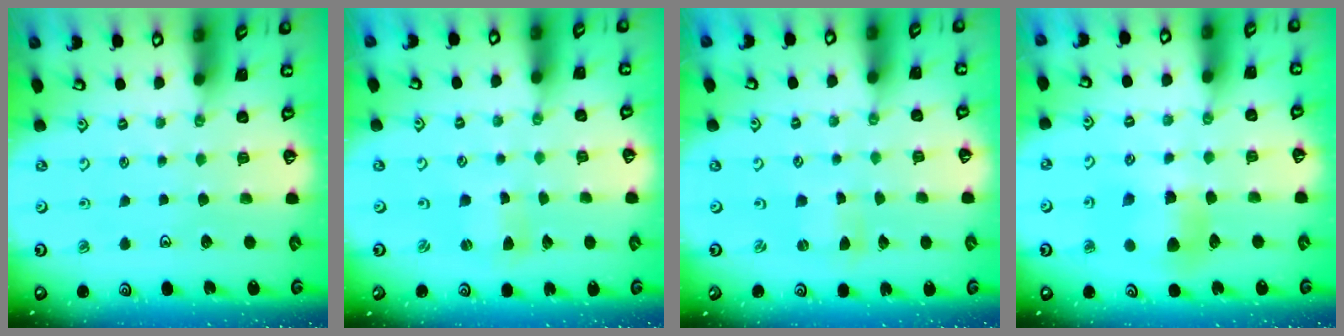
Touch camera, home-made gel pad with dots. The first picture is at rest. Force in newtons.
{"total": 1.1, "press": 1.1, "slide": 0.1}
{"total": 0.7, "press": 0.6, "slide": 0.3}
{"total": 7.0, "press": 7.0, "slide": 0.5}